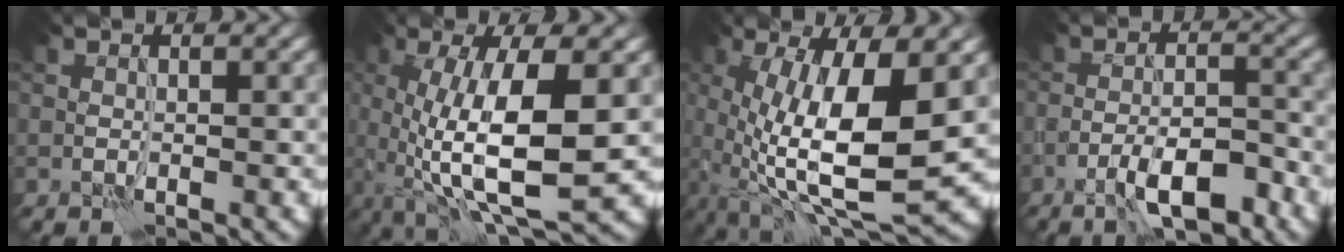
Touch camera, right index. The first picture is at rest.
{"total": 11.0, "force": [-0.6, 3.3, 10.5], "torque": [-0.180, -0.013, -0.007]}
{"total": 12.5, "force": [-0.8, 4.1, 11.8], "torque": [-0.208, -0.014, -0.010]}
{"total": 5.7, "force": [-3.5, 1.5, 4.2], "torque": [-0.068, 0.007, -0.058]}